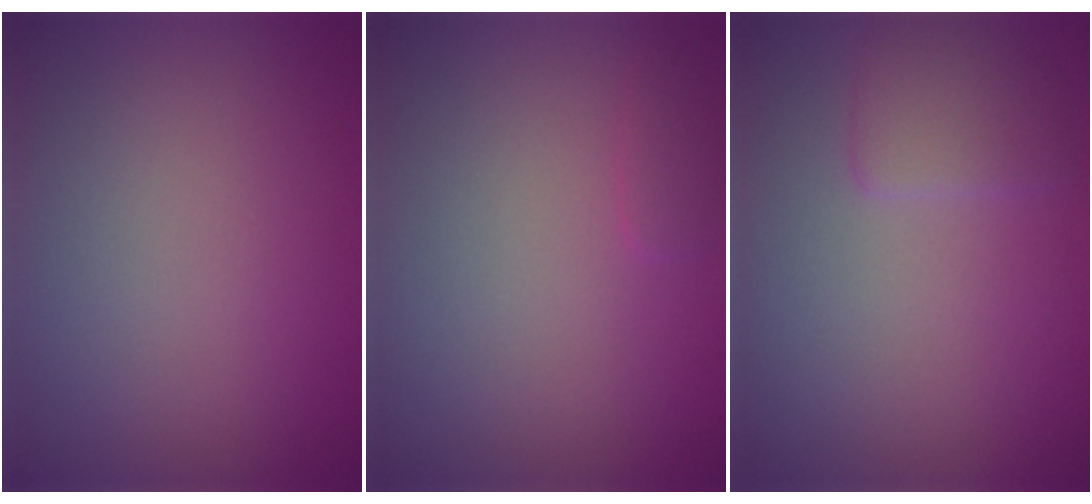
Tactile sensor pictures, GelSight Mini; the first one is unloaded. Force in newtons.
{"total": 0.9, "press": 0.9, "slide": 0.1}
{"total": 2.0, "press": 2.0, "slide": 0.1}